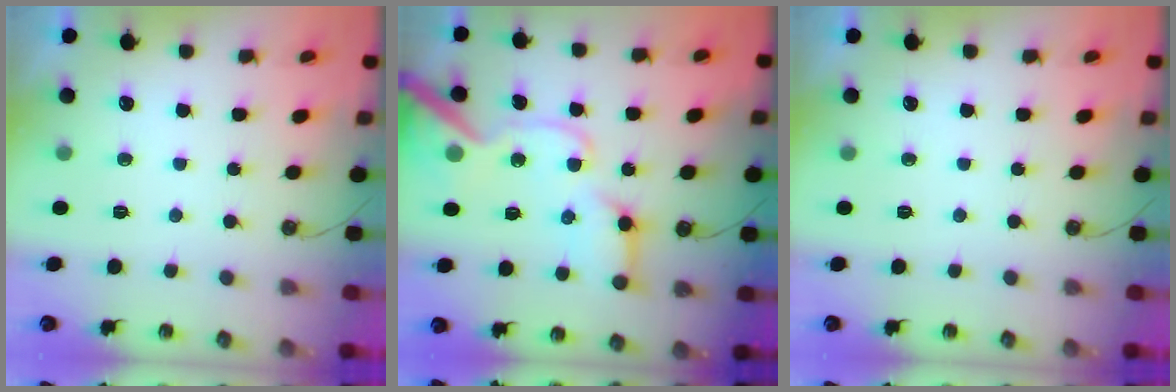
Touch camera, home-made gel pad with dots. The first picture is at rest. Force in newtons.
{"total": 19.2, "press": 19.0, "slide": 2.3}
{"total": 0.0}